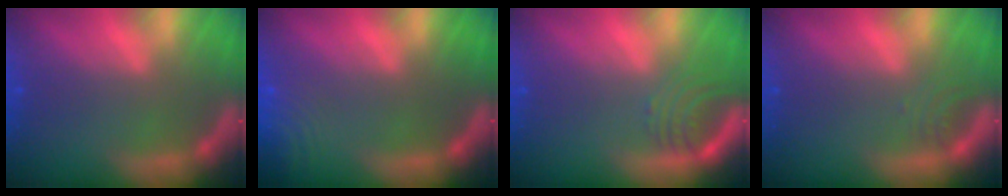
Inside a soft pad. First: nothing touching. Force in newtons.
{"total": 6.1}
{"total": 3.5}
{"total": 1.4}